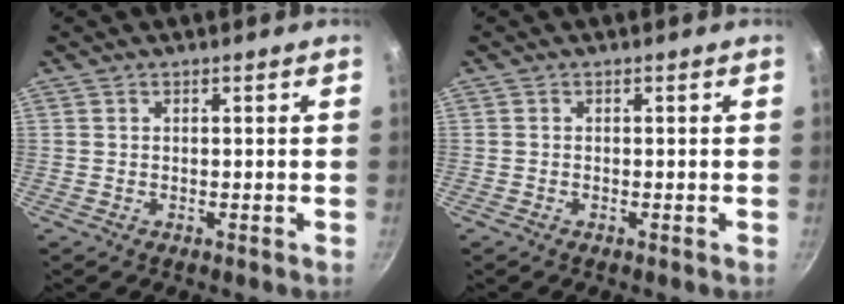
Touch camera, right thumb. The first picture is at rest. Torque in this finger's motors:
{"motor_torque": [-0.17, -0.07, 0.06, 0.43, -0.02]}